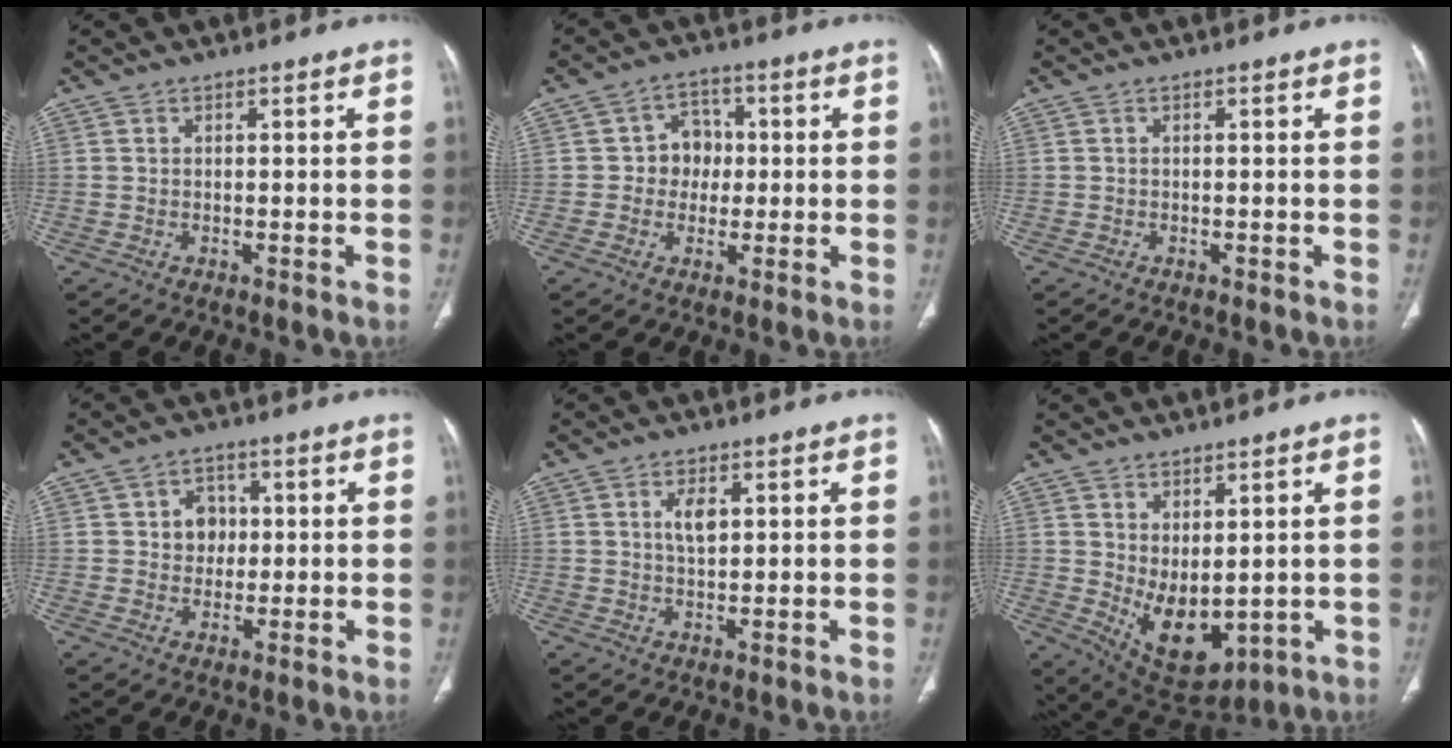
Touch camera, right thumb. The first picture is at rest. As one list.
[{"total": 6.1, "force": [0.0, 5.5, 2.7], "torque": [0.001, 0.014, -0.009]}, {"total": 0.0}, {"total": 5.2, "force": [0.7, 4.5, 2.4], "torque": [-0.004, 0.005, 0.007]}, {"total": 3.6, "force": [1.1, 1.8, 2.9], "torque": [-0.046, -0.004, 0.020]}, {"total": 10.4, "force": [0.1, 5.8, 8.6], "torque": [-0.122, -0.020, 0.033]}]